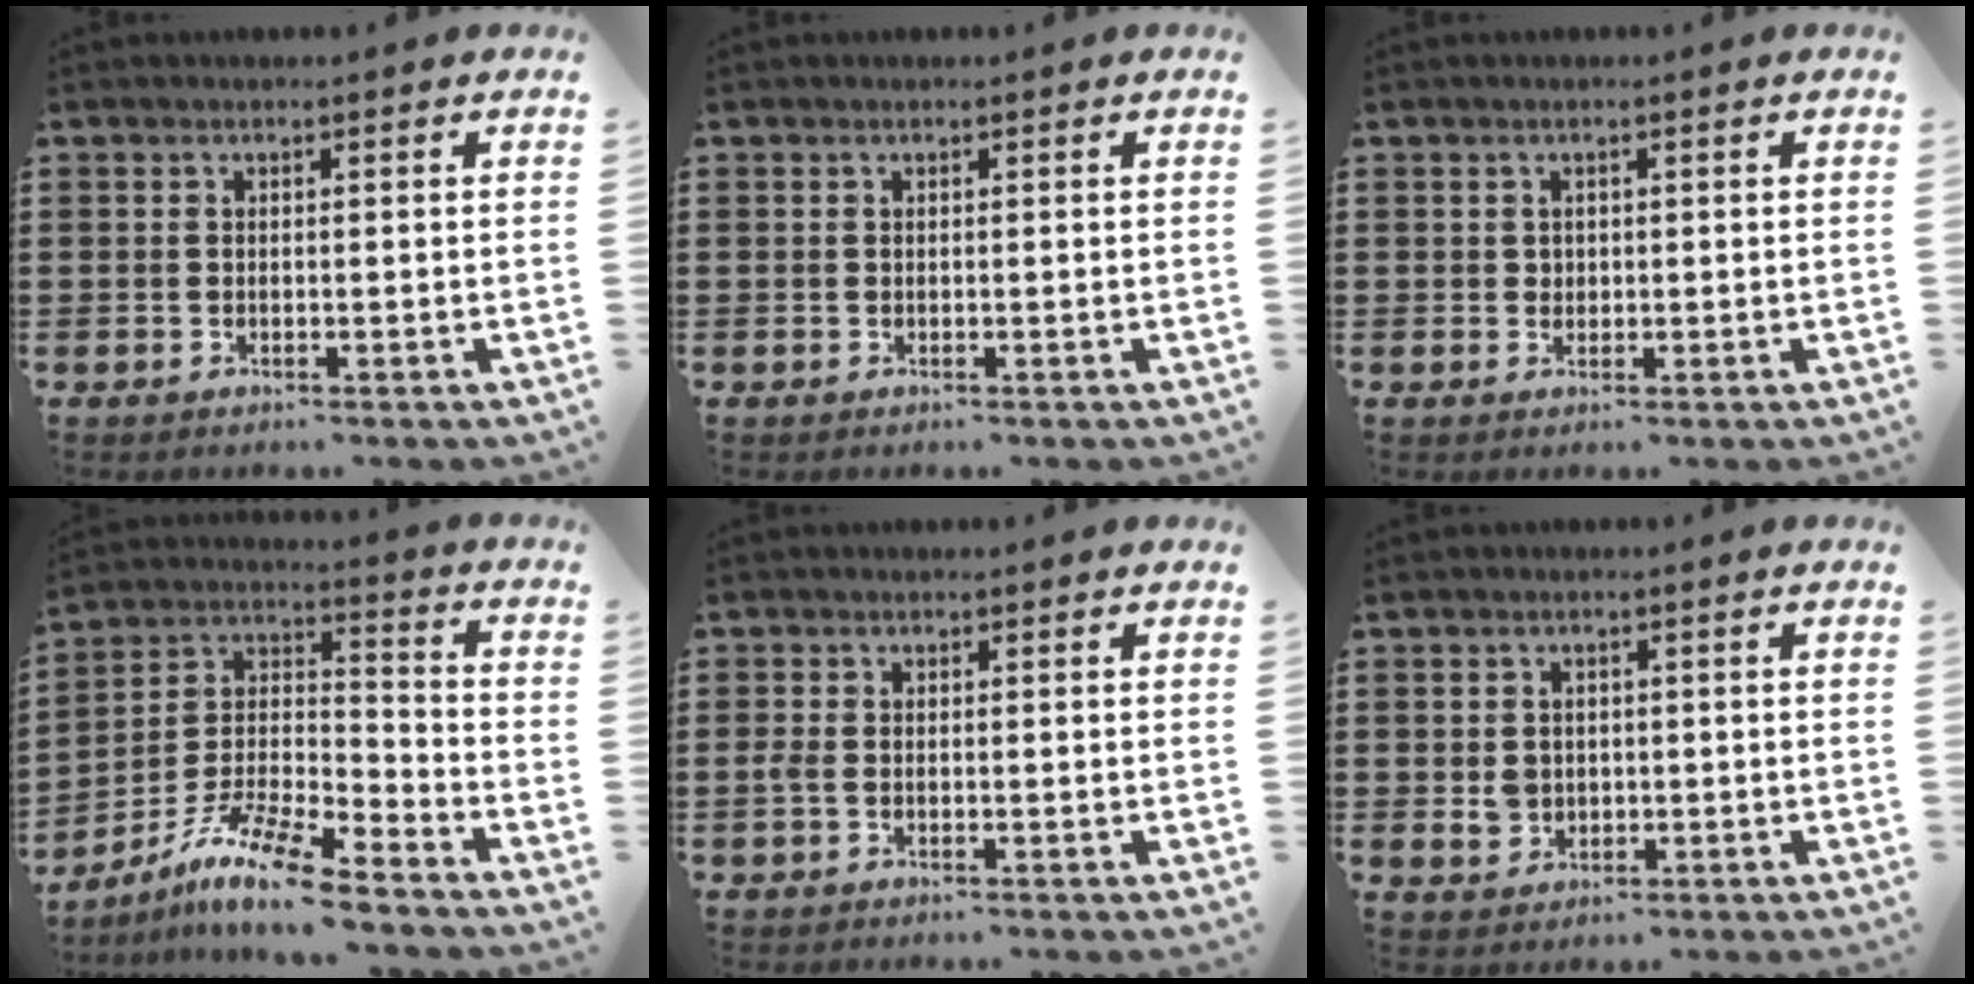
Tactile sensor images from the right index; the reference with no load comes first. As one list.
[{"total": 0.0}, {"total": 0.9, "force": [0.3, 0.9, 0.2], "torque": [-0.007, 0.003, 0.007]}, {"total": 10.6, "force": [-8.8, 1.2, 5.8], "torque": [-0.128, 0.008, -0.179]}, {"total": 1.1, "force": [-0.5, 0.4, 0.9], "torque": [-0.026, -0.005, -0.011]}, {"total": 2.3, "force": [-0.1, 2.0, 1.1], "torque": [-0.028, 0.004, -0.001]}]